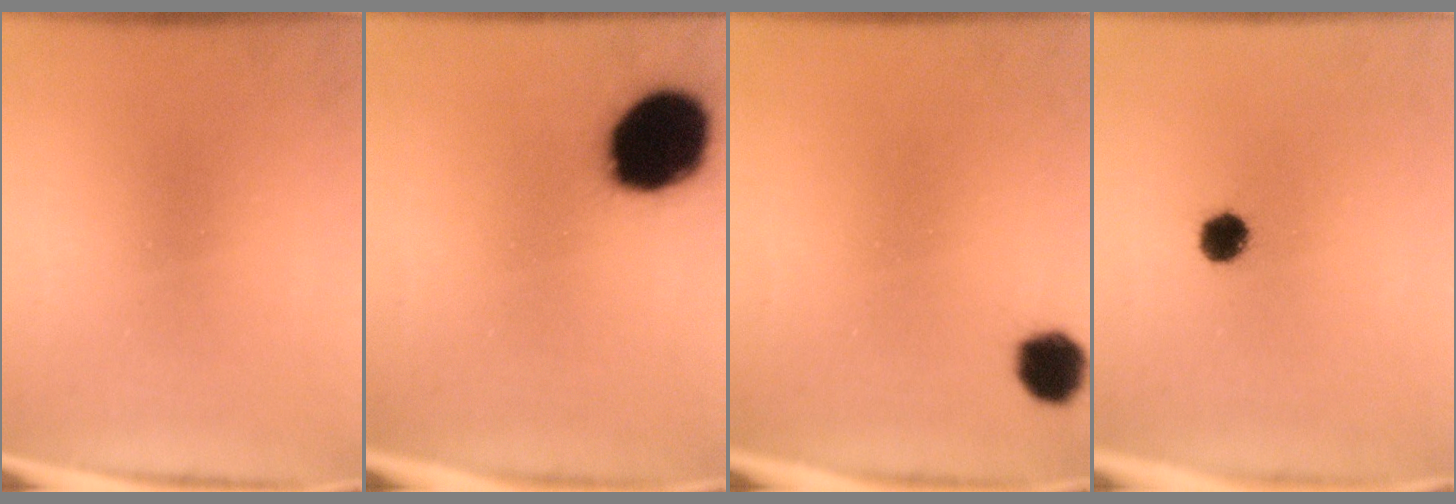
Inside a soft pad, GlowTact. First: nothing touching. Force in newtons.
{"total": 18.3}
{"total": 5.0}
{"total": 4.3}